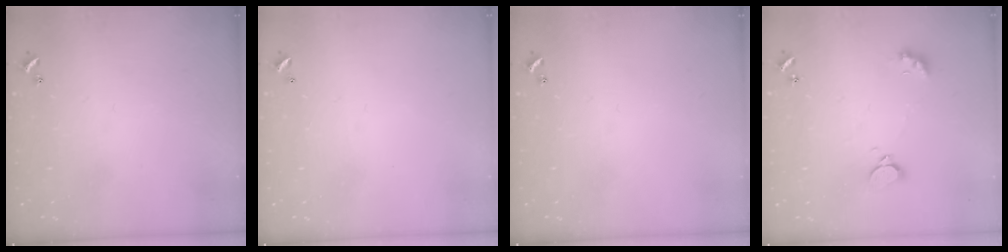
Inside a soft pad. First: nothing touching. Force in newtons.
{"total": 2.8, "press": 2.8, "slide": 0.1}
{"total": 0.0}
{"total": 2.5, "press": 2.4, "slide": 0.5}